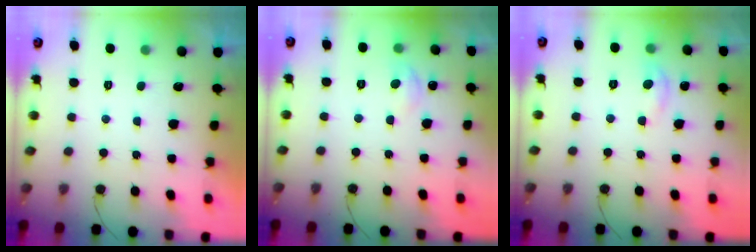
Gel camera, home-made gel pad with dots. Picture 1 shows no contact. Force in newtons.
{"total": 5.9, "press": 5.8, "slide": 0.9}
{"total": 3.8, "press": 3.7, "slide": 0.5}